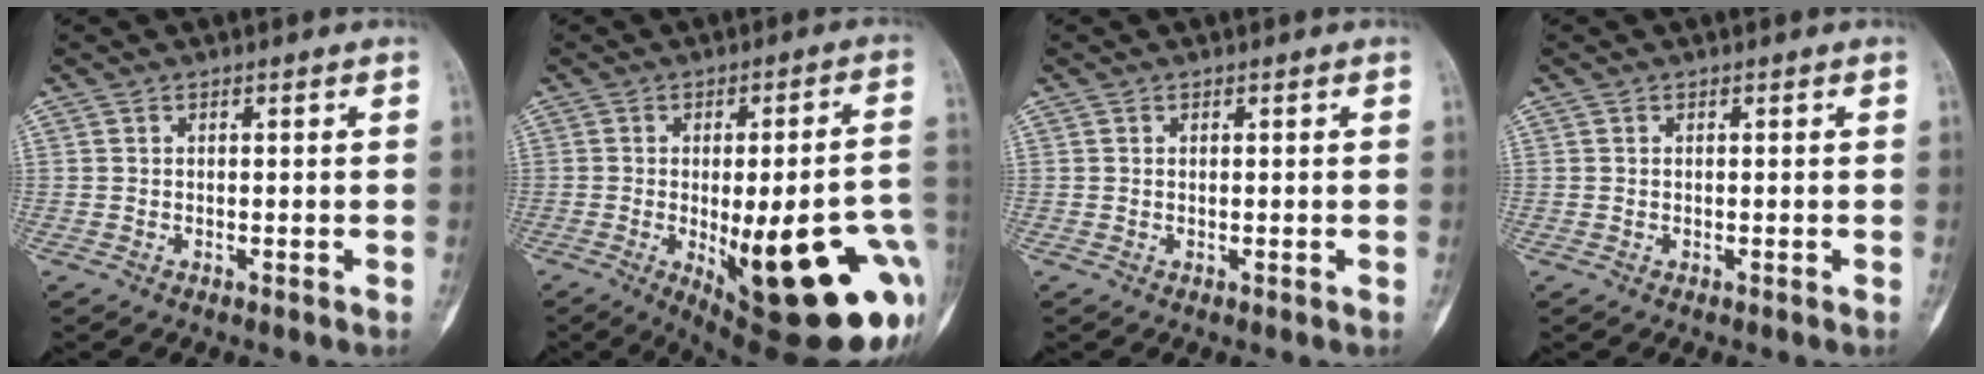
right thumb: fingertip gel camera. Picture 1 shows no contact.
{"total": 28.6, "force": [-7.3, 9.0, 26.2], "torque": [-0.264, -0.002, -0.075]}
{"total": 0.0}
{"total": 0.0}